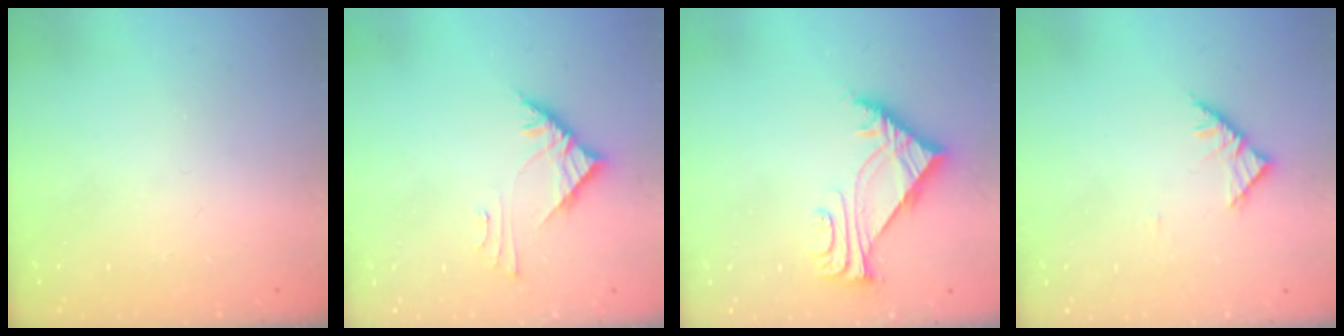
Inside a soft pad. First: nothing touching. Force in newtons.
{"total": 6.2, "press": 6.2, "slide": 0.1}
{"total": 6.2, "press": 6.2, "slide": 0.2}
{"total": 4.5, "press": 4.3, "slide": 1.0}